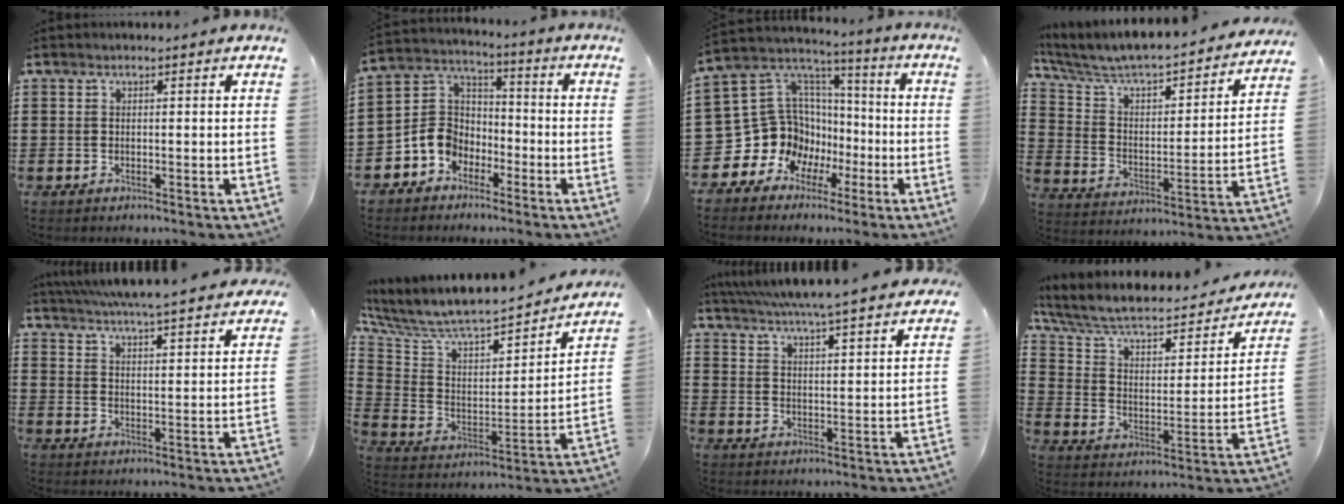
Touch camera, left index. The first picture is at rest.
{"total": 6.5, "force": [-3.3, 5.3, 1.7], "torque": [-0.069, 0.008, -0.073]}
{"total": 12.7, "force": [-3.2, 12.0, 2.8], "torque": [-0.113, -0.032, -0.032]}
{"total": 5.4, "force": [4.9, 1.0, 2.2], "torque": [-0.071, -0.052, 0.074]}
{"total": 5.2, "force": [5.0, -0.5, 1.5], "torque": [-0.051, -0.034, 0.085]}
{"total": 7.0, "force": [5.9, 2.2, 3.0], "torque": [-0.091, -0.058, 0.096]}
{"total": 5.5, "force": [5.1, -1.1, 1.9], "torque": [-0.059, -0.039, 0.084]}
{"total": 7.5, "force": [6.1, 2.0, 3.8], "torque": [-0.101, -0.045, 0.100]}